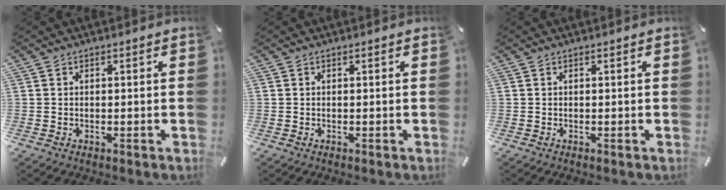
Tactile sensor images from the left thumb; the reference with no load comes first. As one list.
[{"total": 0.0}, {"total": 0.0}]